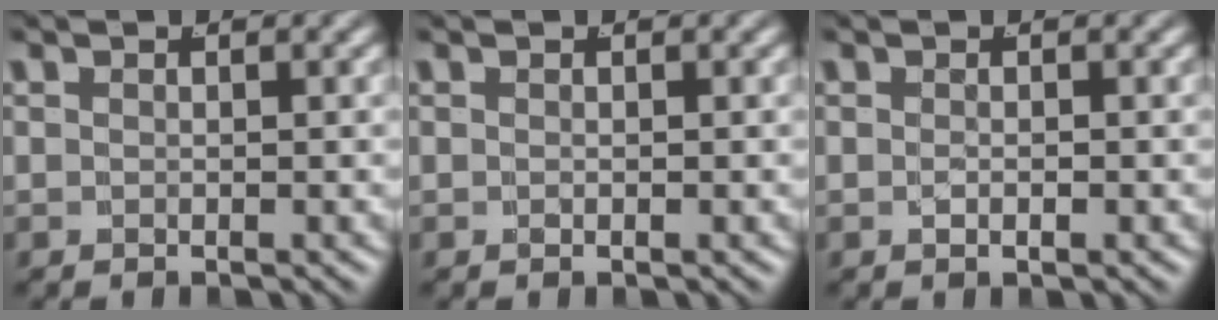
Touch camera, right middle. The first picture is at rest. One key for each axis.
{"total": 0.0}
{"total": 0.6, "fx": -0.3, "fy": -0.3, "fz": 0.4, "tx": -0.009, "ty": -0.006, "tz": 0.000}